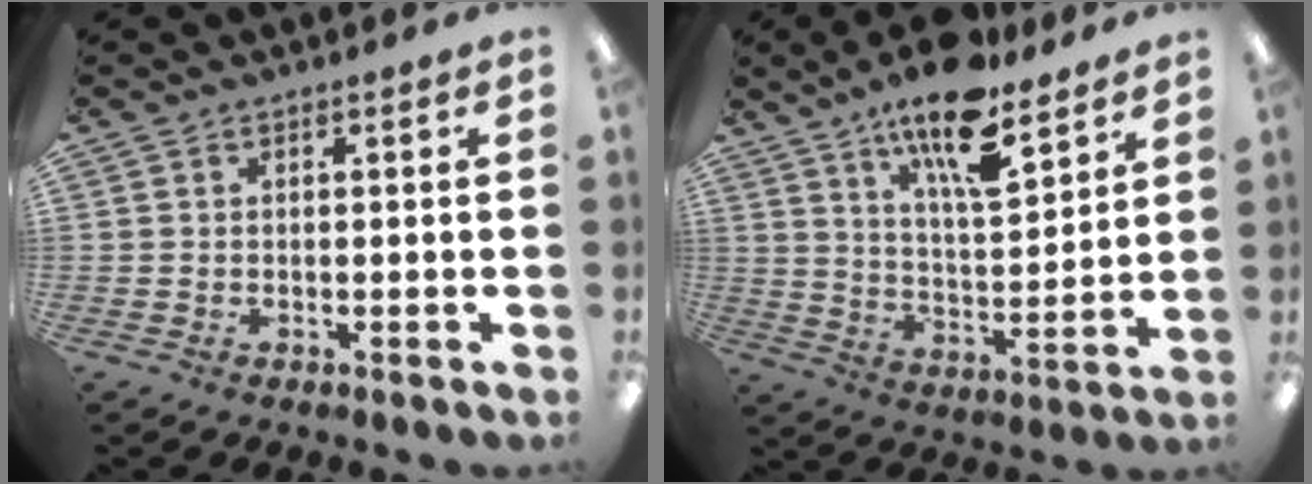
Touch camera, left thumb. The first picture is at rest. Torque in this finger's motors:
{"motor_torque": [0.32, 0.41, 1.59, -1.18, 0.20]}